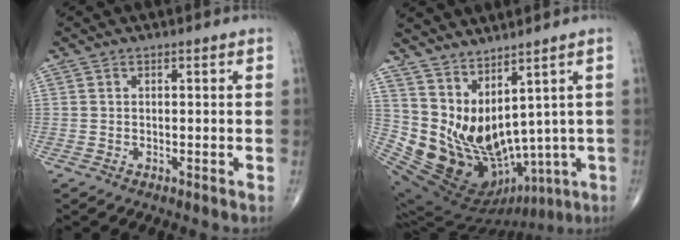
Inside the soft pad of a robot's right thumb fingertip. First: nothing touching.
{"total": 18.4, "force": [4.4, 10.5, 14.5], "torque": [-0.248, -0.050, 0.126]}